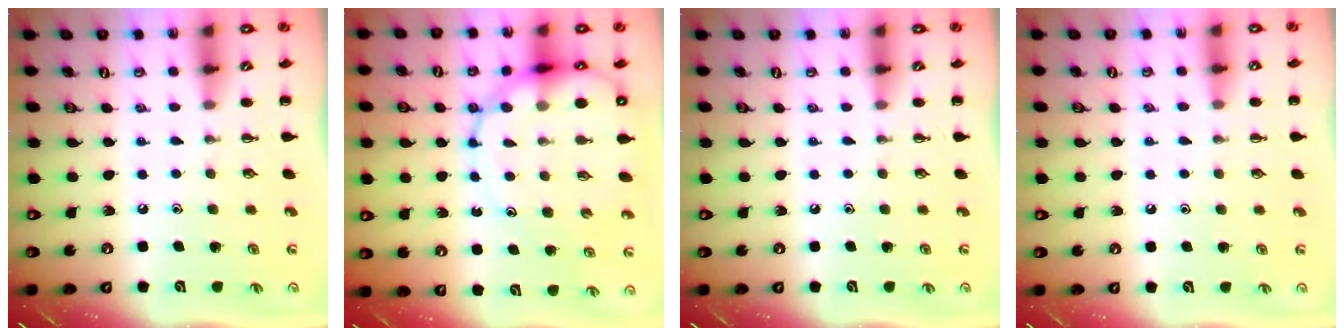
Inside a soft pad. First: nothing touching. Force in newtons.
{"total": 16.0, "press": 15.6, "slide": 3.4}
{"total": 0.0}
{"total": 5.0, "press": 4.7, "slide": 1.7}